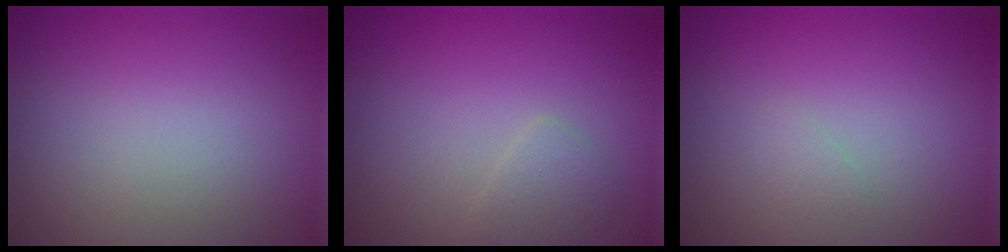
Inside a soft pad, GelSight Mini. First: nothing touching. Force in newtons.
{"total": 1.5, "press": 1.5, "slide": 0.1}
{"total": 0.6, "press": 0.6, "slide": 0.0}